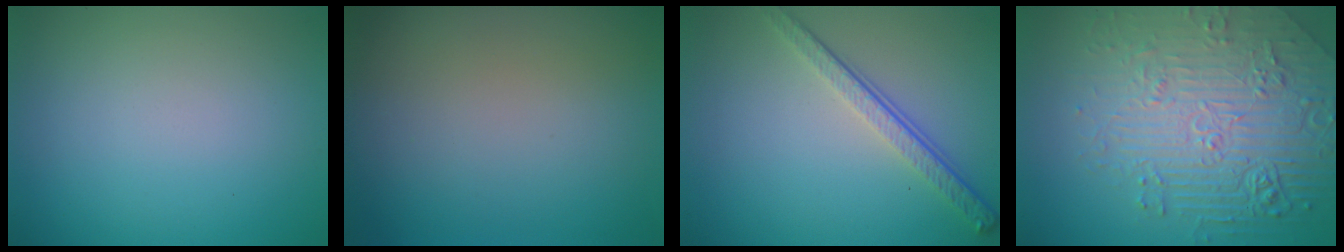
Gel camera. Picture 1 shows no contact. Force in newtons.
{"total": 0.0}
{"total": 4.0, "press": 2.8, "slide": 2.9}
{"total": 7.6, "press": 5.9, "slide": 4.7}